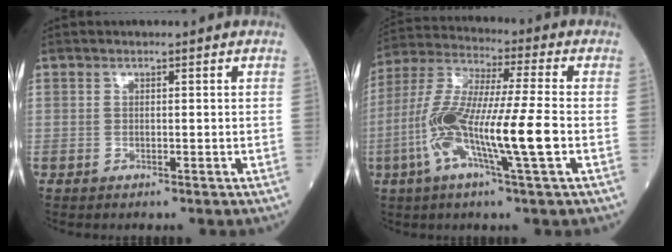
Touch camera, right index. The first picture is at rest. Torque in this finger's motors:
{"motor_torque": [1.22, -0.92, 1.05, 0.21]}